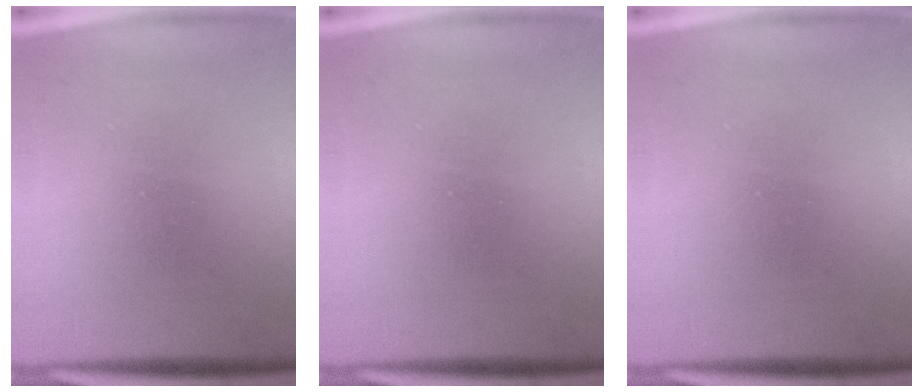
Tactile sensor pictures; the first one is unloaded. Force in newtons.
{"total": 0.0}
{"total": 0.0}